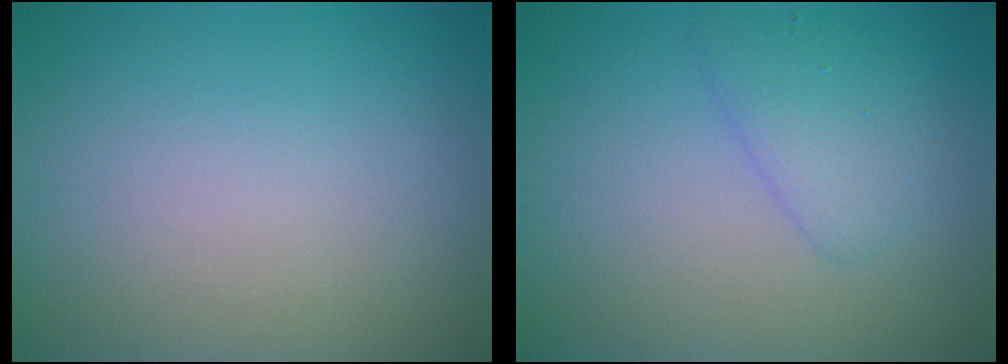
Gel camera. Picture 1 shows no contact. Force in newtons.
{"total": 2.2, "press": 2.2, "slide": 0.1}